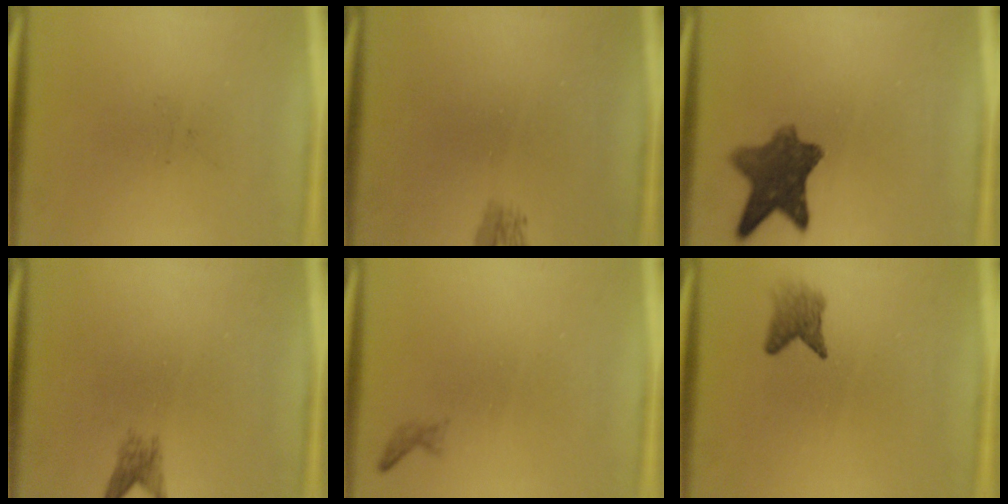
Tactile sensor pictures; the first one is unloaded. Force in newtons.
{"total": 1.3}
{"total": 8.4}
{"total": 1.9}
{"total": 0.6}
{"total": 2.4}